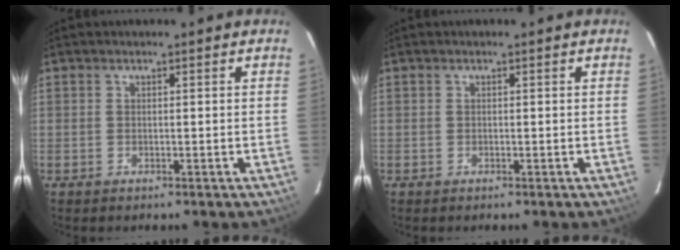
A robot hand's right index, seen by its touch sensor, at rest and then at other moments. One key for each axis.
{"total": 0.0}